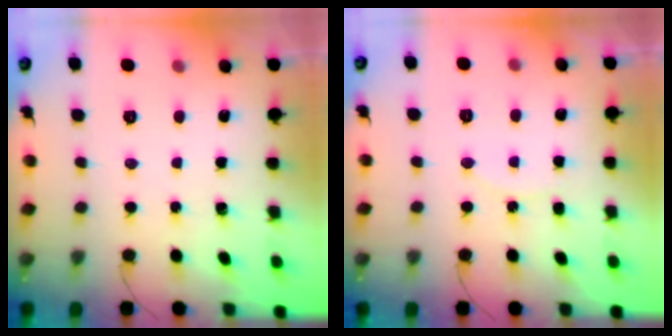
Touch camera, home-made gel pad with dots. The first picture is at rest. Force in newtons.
{"total": 6.0, "press": 6.0, "slide": 0.4}